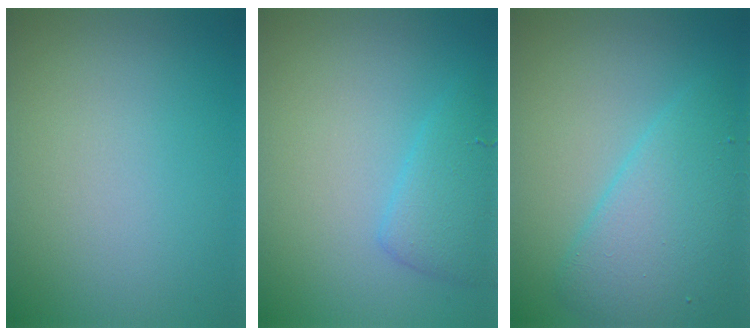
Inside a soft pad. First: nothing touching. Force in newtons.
{"total": 2.6, "press": 2.6, "slide": 0.2}
{"total": 5.0, "press": 5.0, "slide": 0.3}